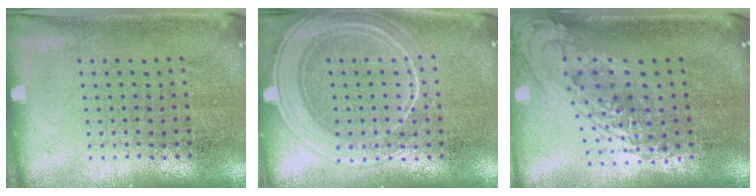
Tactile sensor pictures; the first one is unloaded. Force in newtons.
{"total": 3.4, "press": 3.3, "slide": 0.6}
{"total": 1.3, "press": 1.2, "slide": 0.5}